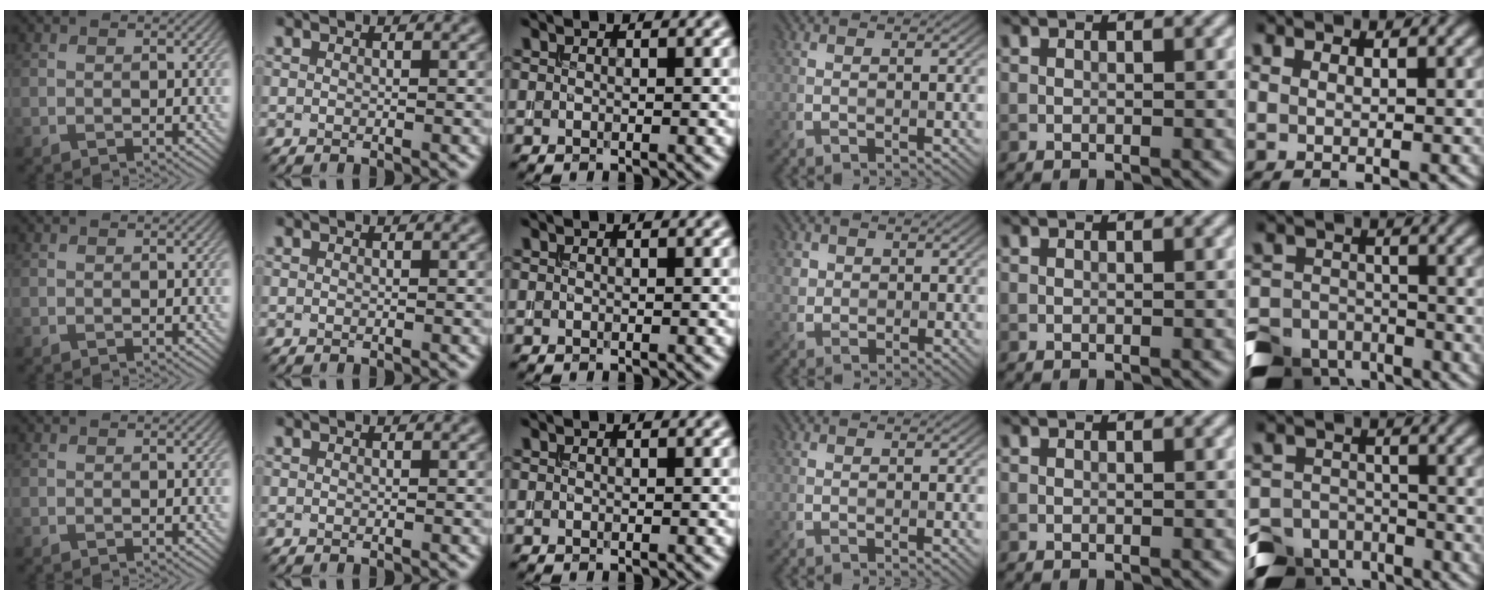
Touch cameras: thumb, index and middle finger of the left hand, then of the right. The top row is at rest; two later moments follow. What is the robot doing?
{"motion": "extract", "object": "bucket"}